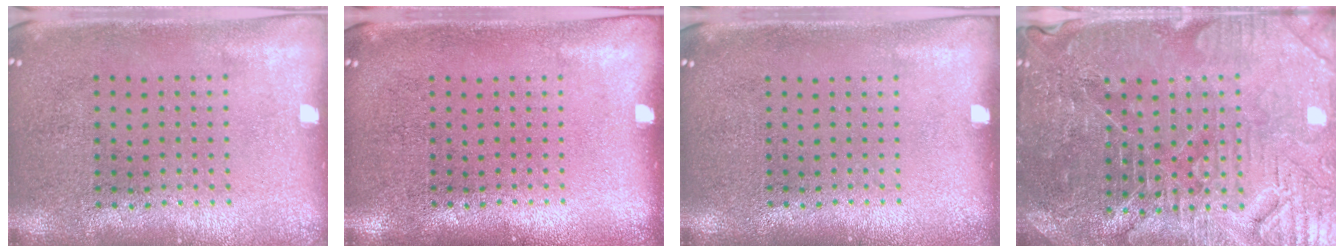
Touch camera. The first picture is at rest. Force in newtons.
{"total": 0.0}
{"total": 0.0}
{"total": 4.6, "press": 4.4, "slide": 1.3}